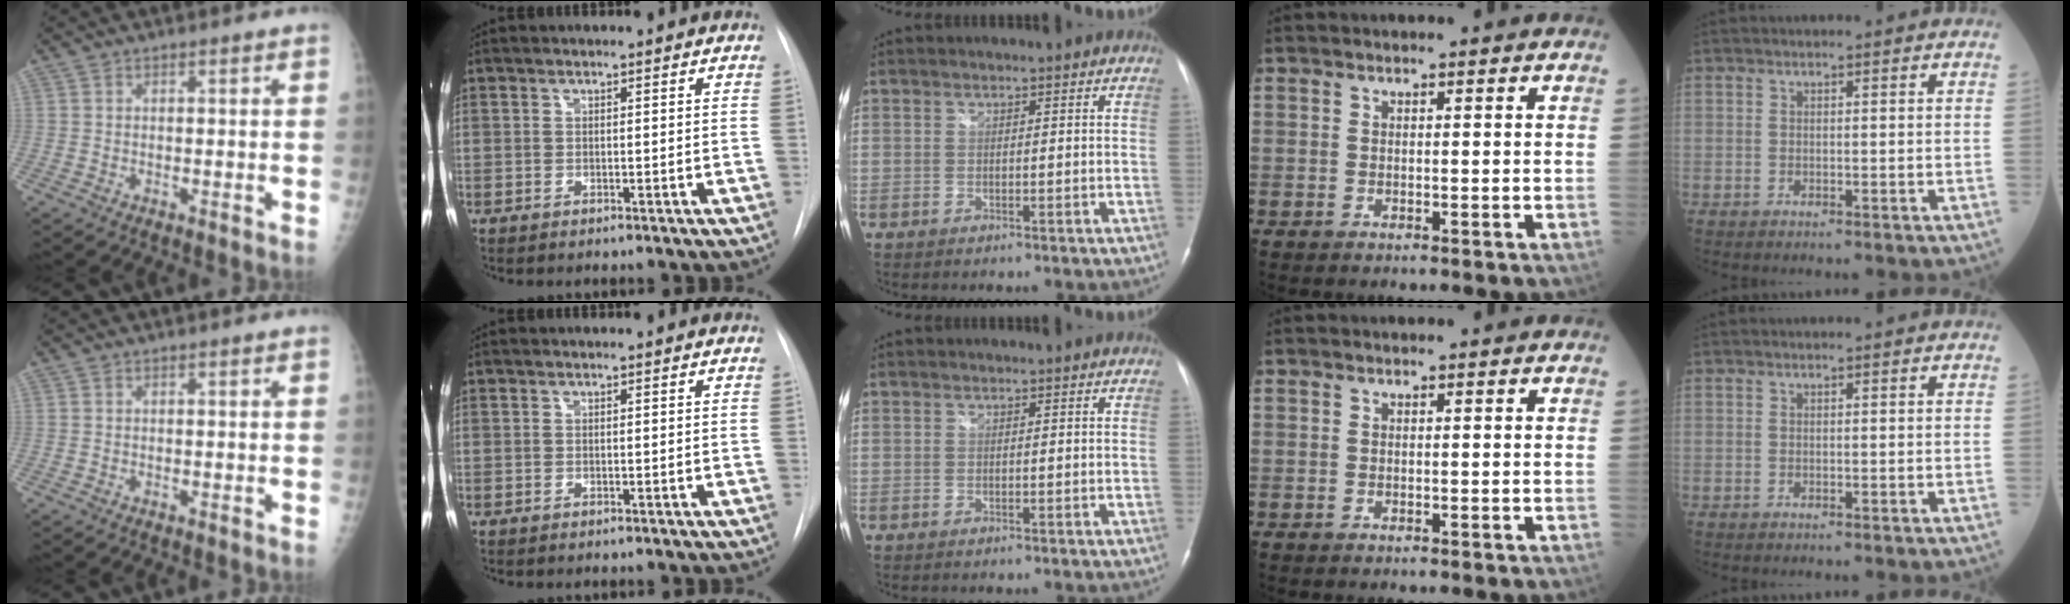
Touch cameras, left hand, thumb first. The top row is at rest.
{}